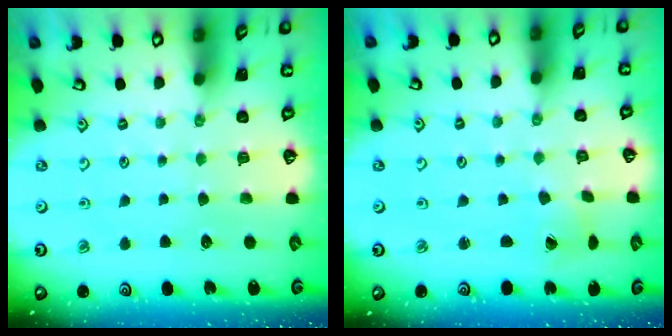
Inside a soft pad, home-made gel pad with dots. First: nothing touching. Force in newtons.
{"total": 1.6, "press": 1.6, "slide": 0.2}